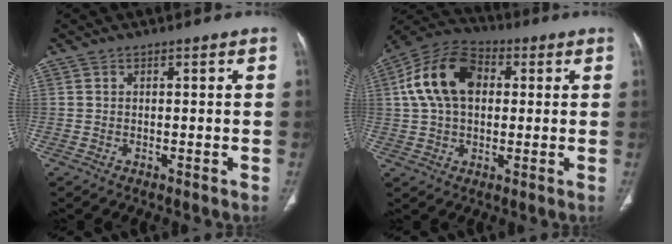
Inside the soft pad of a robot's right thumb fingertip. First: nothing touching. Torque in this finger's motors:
{"motor_torque": [-0.73, 1.71, 1.39, -0.13, 0.20]}